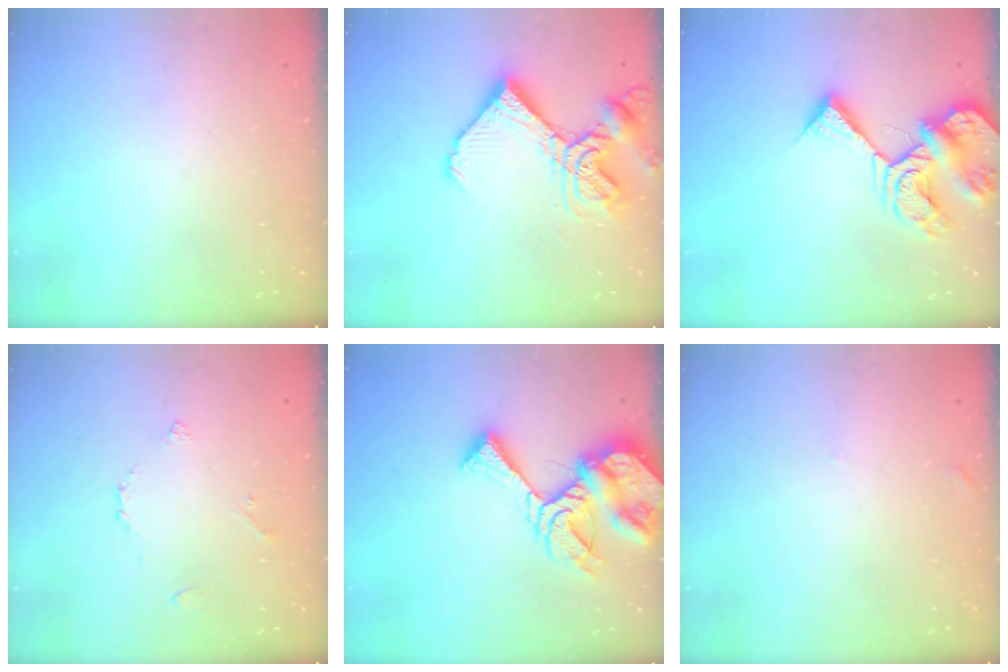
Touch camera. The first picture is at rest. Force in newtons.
{"total": 15.6, "press": 15.5, "slide": 1.9}
{"total": 11.8, "press": 11.7, "slide": 1.4}
{"total": 3.6, "press": 3.5, "slide": 0.8}
{"total": 15.3, "press": 15.2, "slide": 1.8}
{"total": 4.5, "press": 4.5, "slide": 0.4}